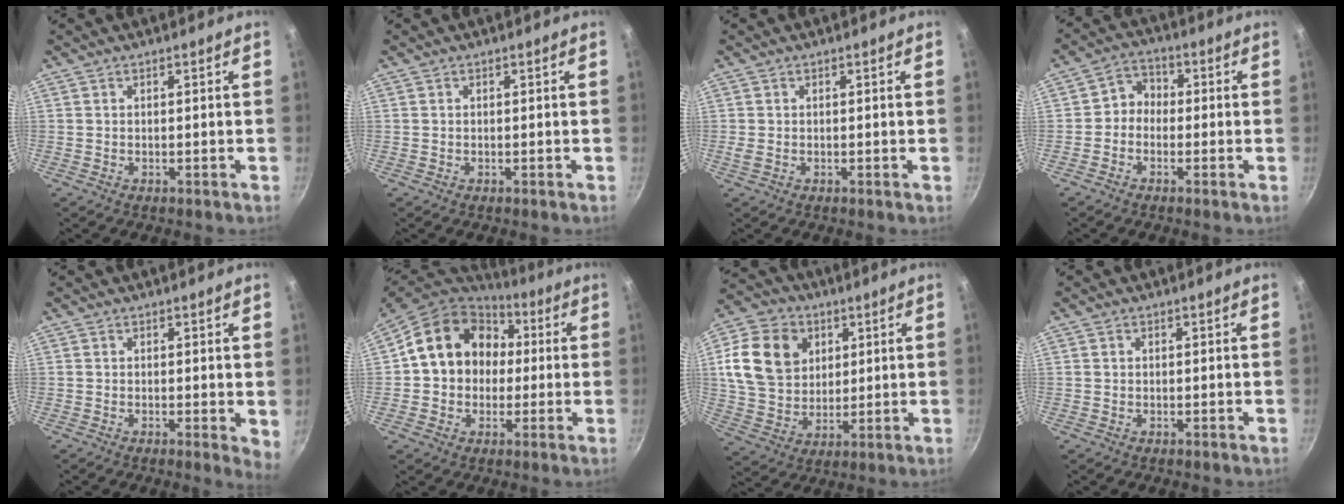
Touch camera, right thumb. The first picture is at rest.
{"total": 0.0}
{"total": 1.0, "force": [-0.1, 0.7, 0.7], "torque": [-0.016, 0.000, -0.003]}
{"total": 4.5, "force": [-0.8, 3.8, 2.1], "torque": [-0.010, 0.020, -0.029]}
{"total": 3.2, "force": [0.2, 1.3, 2.9], "torque": [-0.032, -0.008, 0.000]}
{"total": 17.6, "force": [2.0, 14.8, 9.4], "torque": [-0.132, 0.039, 0.022]}
{"total": 16.8, "force": [4.9, 13.2, 9.2], "torque": [-0.158, -0.009, 0.090]}
{"total": 0.6, "force": [0.1, 0.6, 0.2], "torque": [-0.001, 0.004, 0.001]}